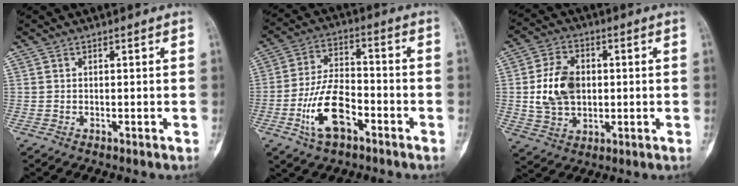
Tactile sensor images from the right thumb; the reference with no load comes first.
{"total": 12.5, "force": [-5.2, 6.4, 9.3], "torque": [-0.174, 0.032, -0.095]}
{"total": 11.4, "force": [0.5, 8.1, 7.9], "torque": [-0.124, 0.006, 0.011]}